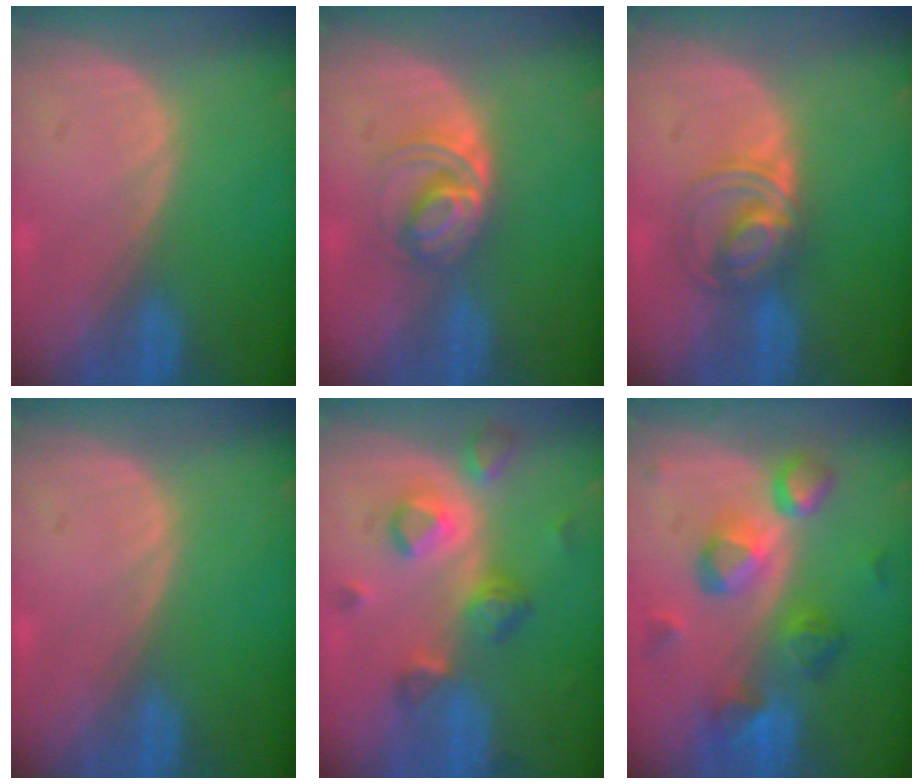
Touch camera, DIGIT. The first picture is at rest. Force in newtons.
{"total": 5.2, "press": 5.0, "slide": 1.2}
{"total": 5.6, "press": 5.5, "slide": 0.6}
{"total": 0.0}
{"total": 7.8, "press": 7.0, "slide": 3.5}
{"total": 9.2, "press": 8.4, "slide": 3.8}